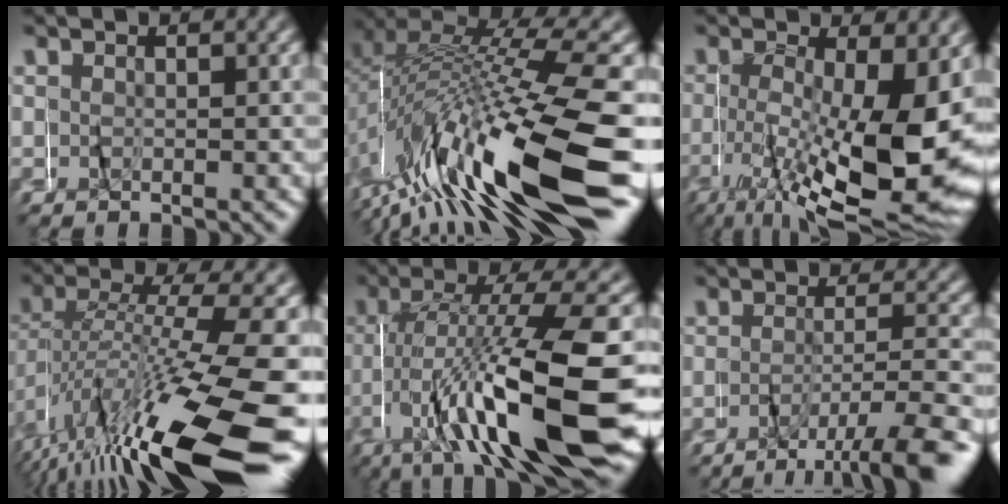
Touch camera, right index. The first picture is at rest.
{"total": 13.1, "force": [-4.9, 4.6, 11.2], "torque": [-0.202, -0.011, -0.068]}
{"total": 11.1, "force": [-1.3, 3.7, 10.4], "torque": [-0.163, -0.028, -0.005]}
{"total": 13.0, "force": [-5.6, 4.2, 10.9], "torque": [-0.193, -0.011, -0.078]}
{"total": 13.9, "force": [-4.4, 3.2, 12.7], "torque": [-0.211, -0.002, -0.060]}
{"total": 6.3, "force": [-5.1, 0.3, 3.7], "torque": [-0.058, -0.013, -0.084]}